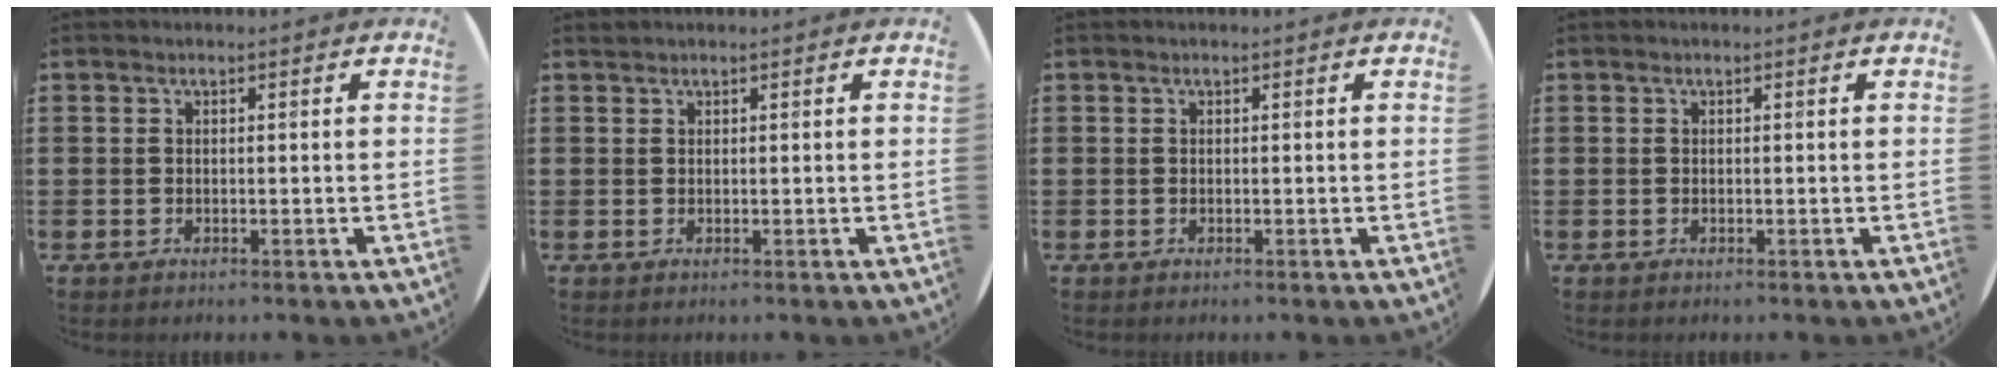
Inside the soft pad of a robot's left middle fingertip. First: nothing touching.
{"total": 0.0}
{"total": 0.0}
{"total": 0.0}